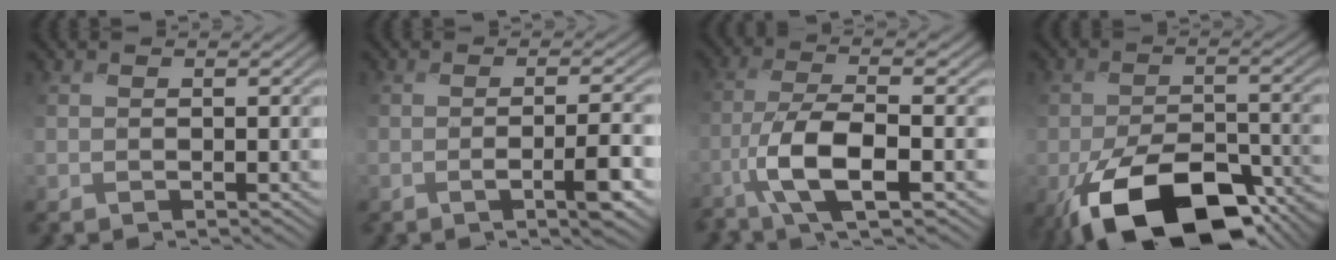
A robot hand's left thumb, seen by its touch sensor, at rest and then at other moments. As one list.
[{"total": 4.8, "force": [-1.3, 0.8, 4.5], "torque": [-0.073, 0.003, -0.025]}, {"total": 9.2, "force": [-3.5, 2.2, 8.2], "torque": [-0.158, -0.001, -0.081]}, {"total": 14.7, "force": [-8.7, 6.9, 9.7], "torque": [-0.184, -0.026, -0.140]}]